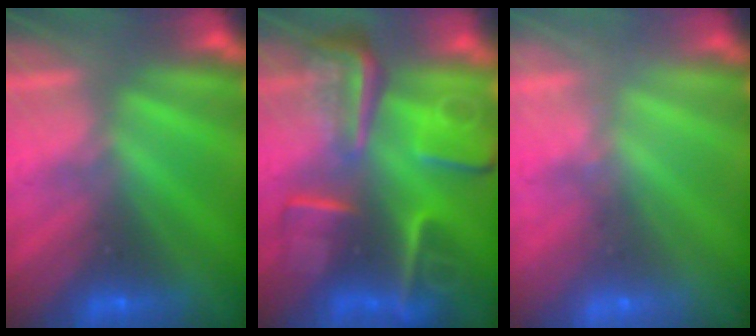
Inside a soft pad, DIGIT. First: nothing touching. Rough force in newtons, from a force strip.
{"total": 8.3}
{"total": 2.6}